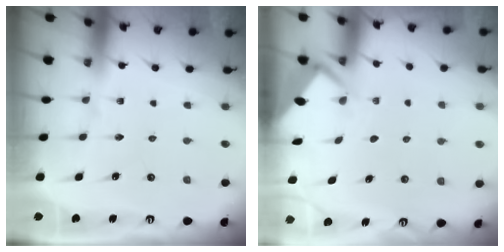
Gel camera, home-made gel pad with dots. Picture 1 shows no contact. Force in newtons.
{"total": 2.8, "press": 2.7, "slide": 0.3}